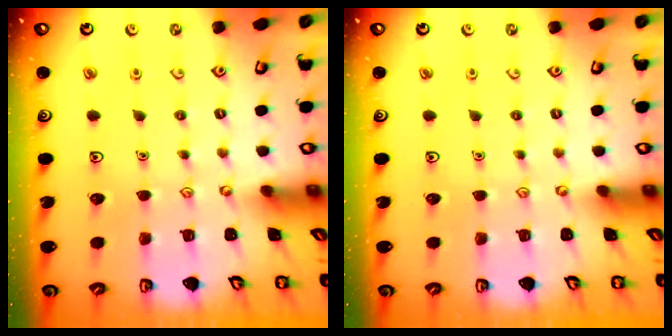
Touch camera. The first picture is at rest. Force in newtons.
{"total": 0.0}